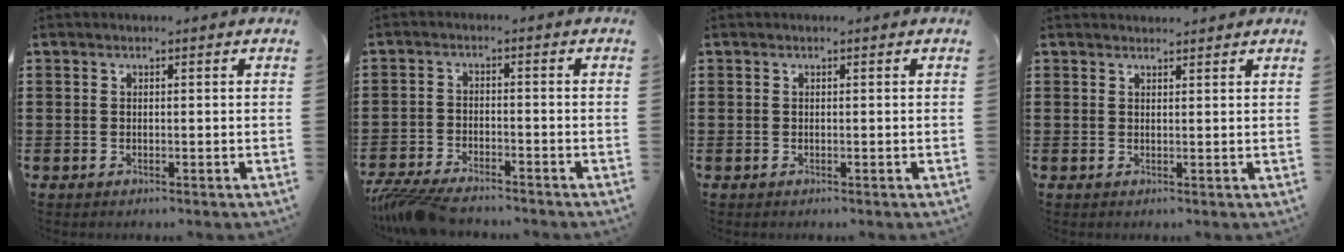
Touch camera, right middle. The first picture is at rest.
{"total": 4.9, "force": [-4.5, 0.7, 1.7], "torque": [-0.054, -0.011, -0.093]}
{"total": 0.0}
{"total": 1.2, "force": [1.2, 0.1, 0.1], "torque": [0.004, -0.003, 0.021]}